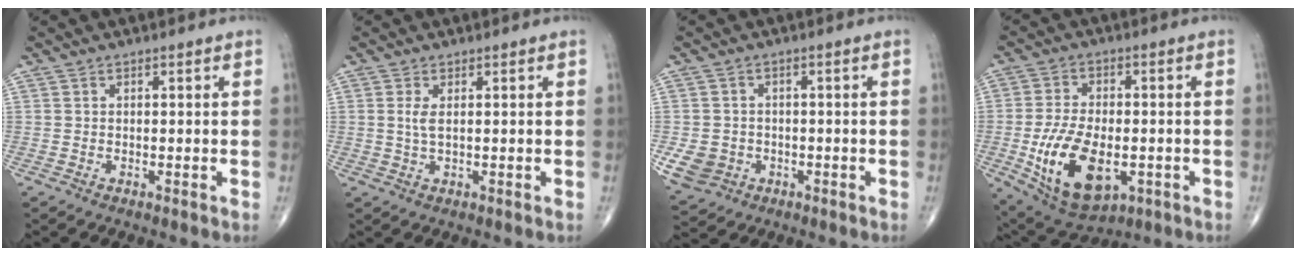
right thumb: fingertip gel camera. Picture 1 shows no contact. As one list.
[{"total": 2.3, "force": [0.4, 0.7, 2.2], "torque": [-0.053, 0.000, 0.013]}, {"total": 6.2, "force": [-1.7, 5.5, 2.3], "torque": [-0.041, 0.007, -0.020]}, {"total": 15.9, "force": [-4.0, 8.8, 12.7], "torque": [-0.219, -0.001, -0.051]}]